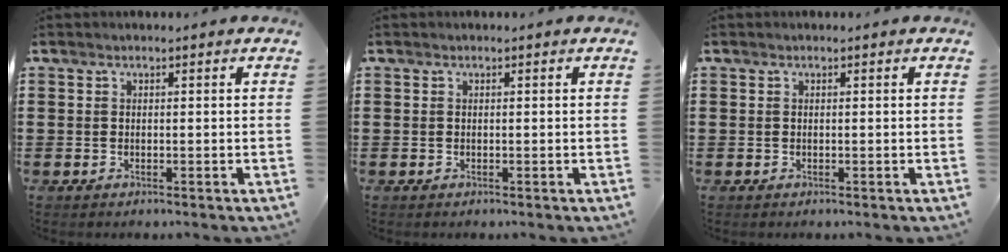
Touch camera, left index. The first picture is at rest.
{"total": 0.0}
{"total": 0.0}